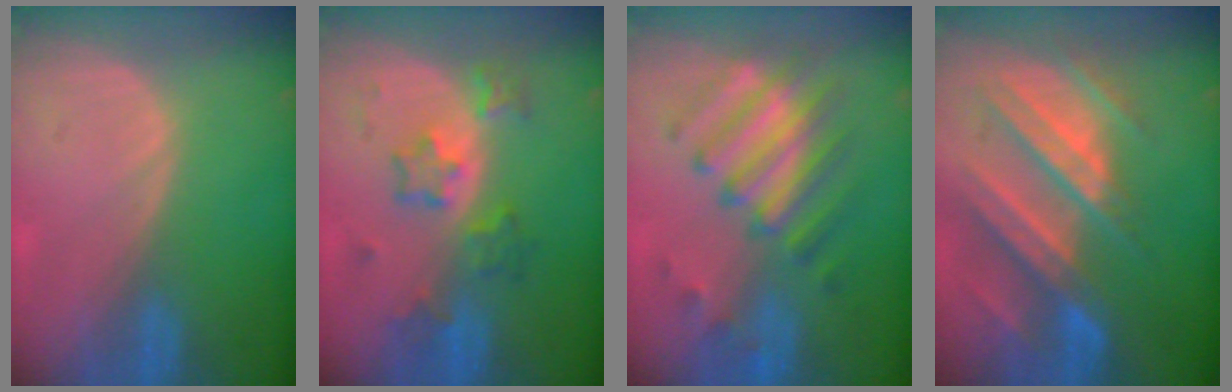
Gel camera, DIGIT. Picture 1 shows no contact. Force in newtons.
{"total": 6.2, "press": 5.9, "slide": 1.7}
{"total": 8.3, "press": 8.3, "slide": 0.7}
{"total": 11.1, "press": 9.9, "slide": 5.1}